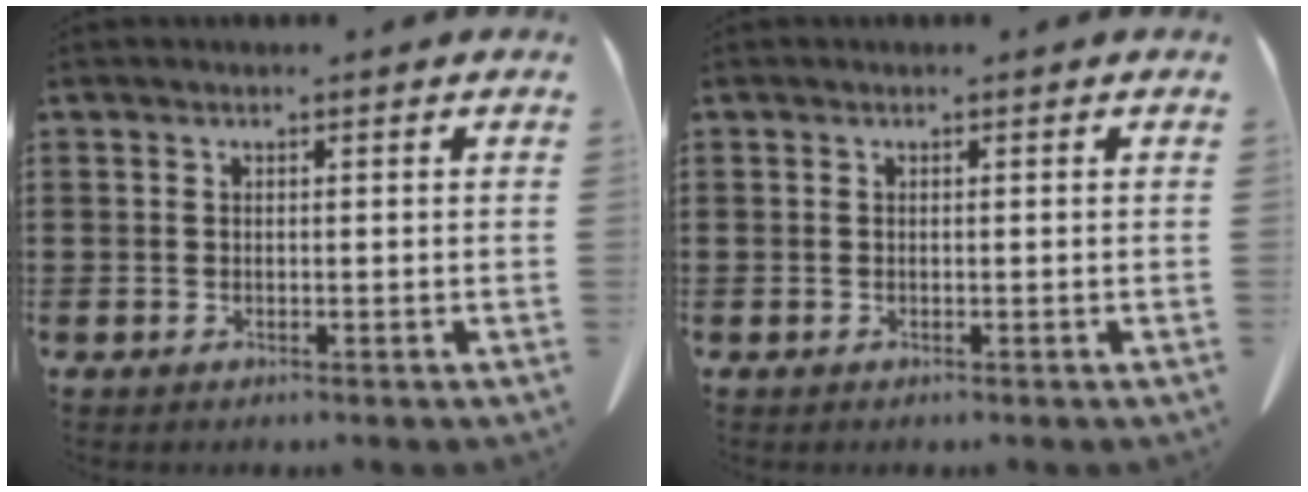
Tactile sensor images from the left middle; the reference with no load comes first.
{"total": 0.0}